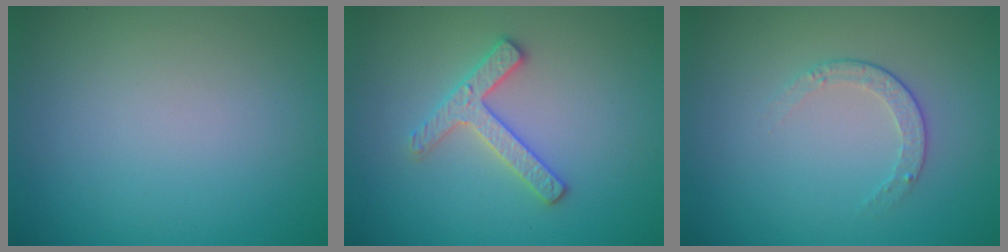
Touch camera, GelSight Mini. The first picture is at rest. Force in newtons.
{"total": 2.5, "press": 2.5, "slide": 0.4}
{"total": 1.6, "press": 1.2, "slide": 1.1}